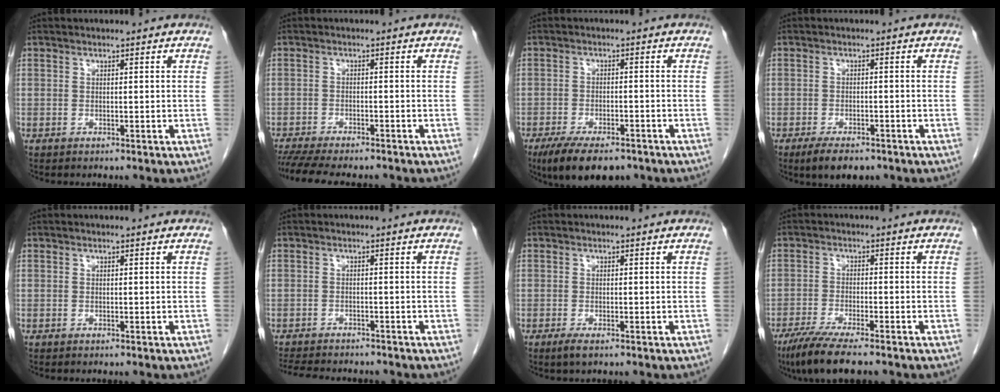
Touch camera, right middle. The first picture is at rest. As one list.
[{"total": 12.1, "force": [-10.6, 2.3, 5.4], "torque": [-0.090, -0.014, -0.150]}, {"total": 9.7, "force": [-7.2, 3.5, 5.5], "torque": [-0.088, -0.011, -0.112]}, {"total": 5.1, "force": [-3.7, 1.9, 3.0], "torque": [-0.052, -0.007, -0.056]}, {"total": 0.0}, {"total": 9.8, "force": [-8.8, 2.4, 3.6], "torque": [-0.067, -0.009, -0.122]}, {"total": 1.6, "force": [-1.0, 0.4, 1.3], "torque": [-0.028, -0.004, -0.016]}, {"total": 8.7, "force": [-6.8, 0.8, 5.4], "torque": [-0.089, -0.021, -0.111]}]